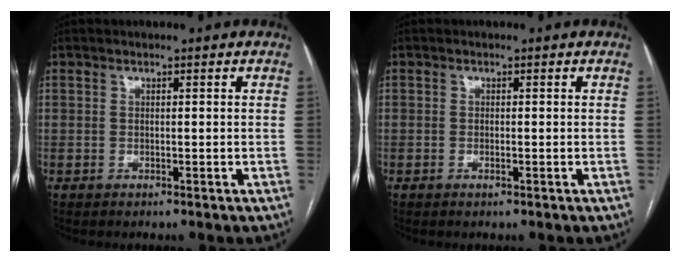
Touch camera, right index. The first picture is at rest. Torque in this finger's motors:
{"motor_torque": [-0.47, 0.24, -0.01, -0.01]}